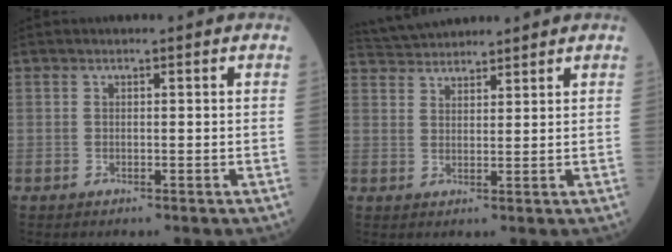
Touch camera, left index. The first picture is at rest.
{"total": 6.4, "force": [6.2, 0.7, 1.2], "torque": [-0.030, 0.037, 0.113]}